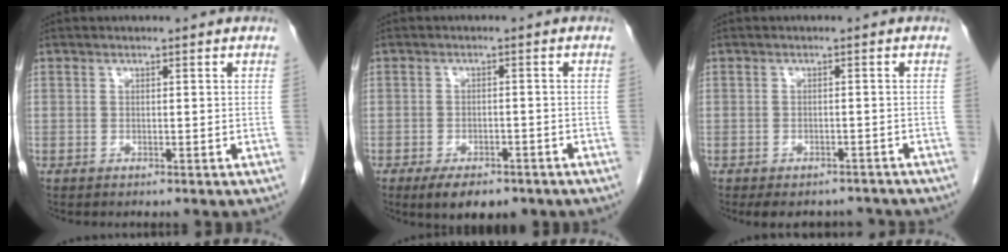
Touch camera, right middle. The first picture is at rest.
{"total": 6.8, "force": [-4.8, 2.9, 3.8], "torque": [-0.056, -0.006, -0.067]}
{"total": 6.9, "force": [-6.0, 2.9, 1.6], "torque": [-0.016, 0.005, -0.072]}